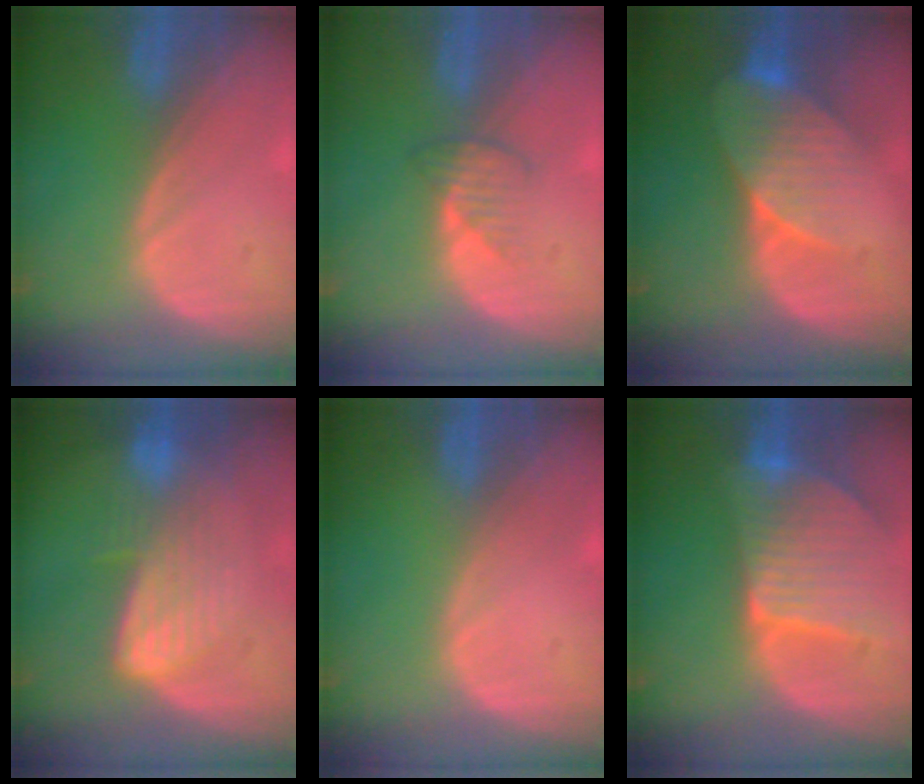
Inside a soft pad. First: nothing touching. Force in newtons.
{"total": 2.5, "press": 2.5, "slide": 0.4}
{"total": 8.4, "press": 7.5, "slide": 3.8}
{"total": 6.6, "press": 6.5, "slide": 1.4}
{"total": 0.0}
{"total": 9.4, "press": 8.2, "slide": 4.6}